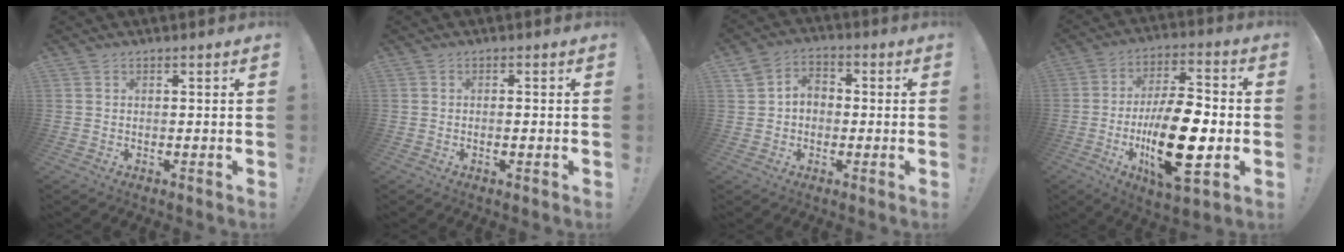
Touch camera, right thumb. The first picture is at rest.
{"total": 1.5, "force": [-0.7, 0.1, 1.3], "torque": [-0.017, -0.002, -0.014]}
{"total": 6.2, "force": [-0.4, 5.6, 2.7], "torque": [-0.046, 0.016, -0.004]}
{"total": 21.9, "force": [-4.9, 8.6, 19.6], "torque": [-0.350, 0.005, -0.076]}